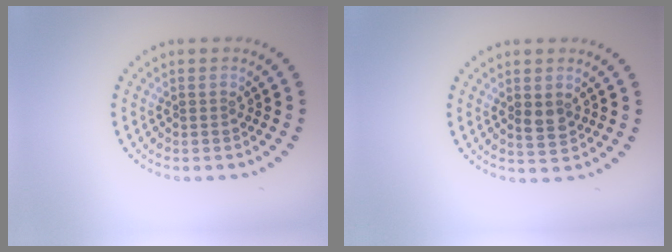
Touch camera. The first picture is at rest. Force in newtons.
{"total": 1.8, "press": 1.8, "slide": 0.3}